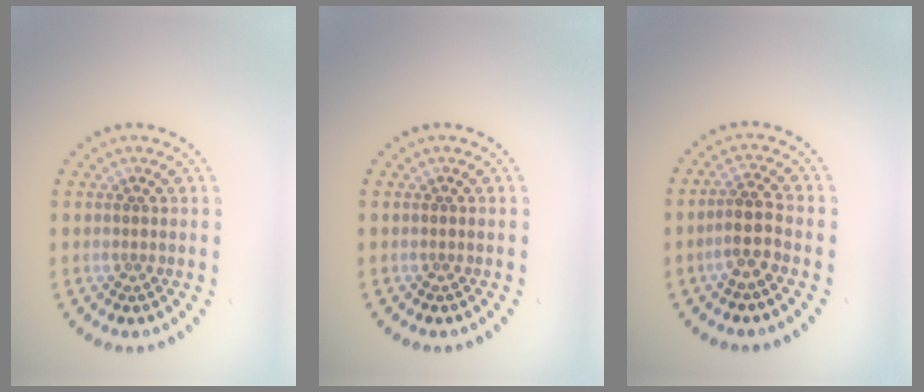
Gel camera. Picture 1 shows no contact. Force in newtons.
{"total": 0.0}
{"total": 2.6, "press": 2.2, "slide": 1.4}